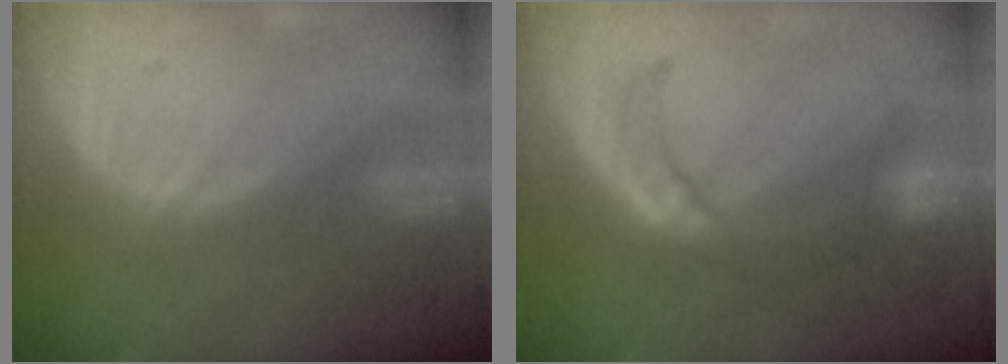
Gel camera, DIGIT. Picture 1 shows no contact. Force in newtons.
{"total": 6.9, "press": 6.8, "slide": 1.3}